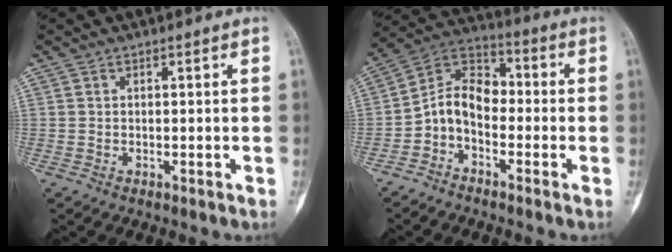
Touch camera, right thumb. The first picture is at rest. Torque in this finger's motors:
{"motor_torque": [0.14, 0.15, 0.46, -0.43, 0.11]}